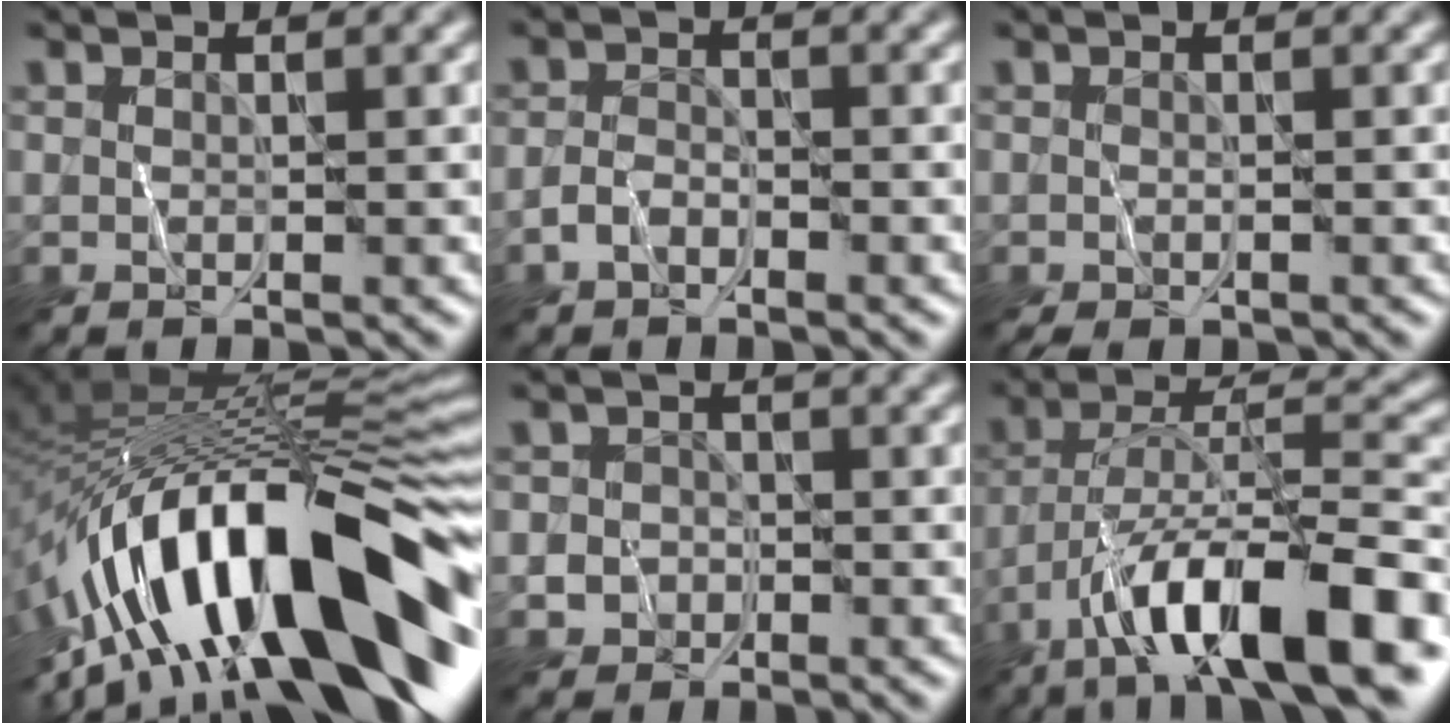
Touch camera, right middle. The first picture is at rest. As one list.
[{"total": 1.4, "force": [-1.1, 0.6, 0.5], "torque": [-0.008, 0.006, -0.026]}, {"total": 0.8, "force": [-0.6, 0.1, 0.5], "torque": [-0.013, -0.001, -0.012]}, {"total": 15.9, "force": [-7.1, 5.8, 12.9], "torque": [-0.214, 0.035, -0.129]}, {"total": 2.6, "force": [-1.2, 2.3, 0.2], "torque": [0.024, 0.003, -0.032]}, {"total": 12.7, "force": [-7.4, 3.8, 9.6], "torque": [-0.152, 0.014, -0.130]}]